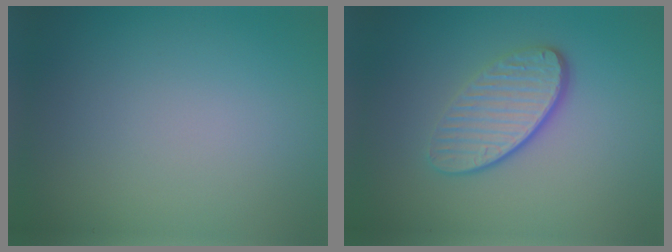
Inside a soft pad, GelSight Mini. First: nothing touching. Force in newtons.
{"total": 4.1, "press": 3.1, "slide": 2.7}